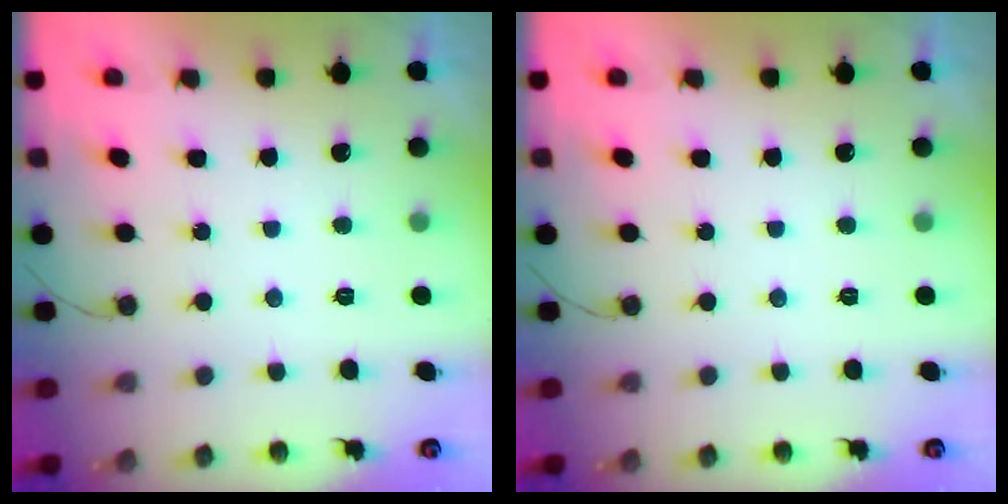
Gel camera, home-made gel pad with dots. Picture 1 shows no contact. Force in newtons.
{"total": 0.0}